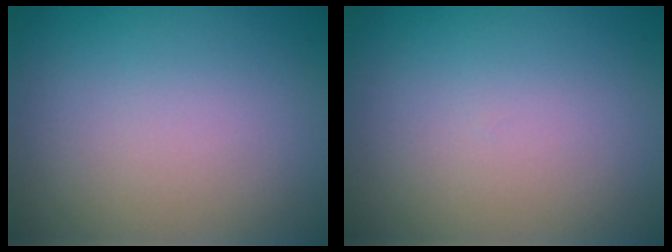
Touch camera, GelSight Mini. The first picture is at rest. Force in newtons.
{"total": 0.0}